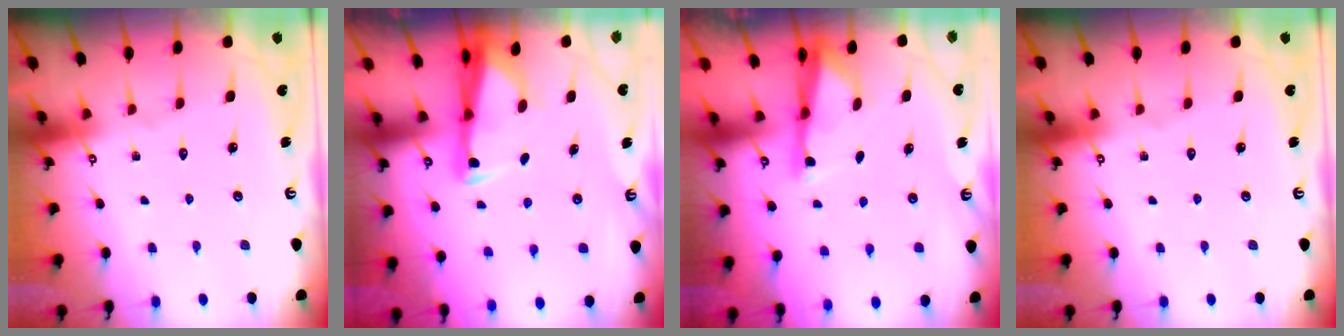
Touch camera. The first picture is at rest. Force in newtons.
{"total": 2.9, "press": 2.7, "slide": 0.9}
{"total": 2.8, "press": 2.8, "slide": 0.5}
{"total": 0.0}